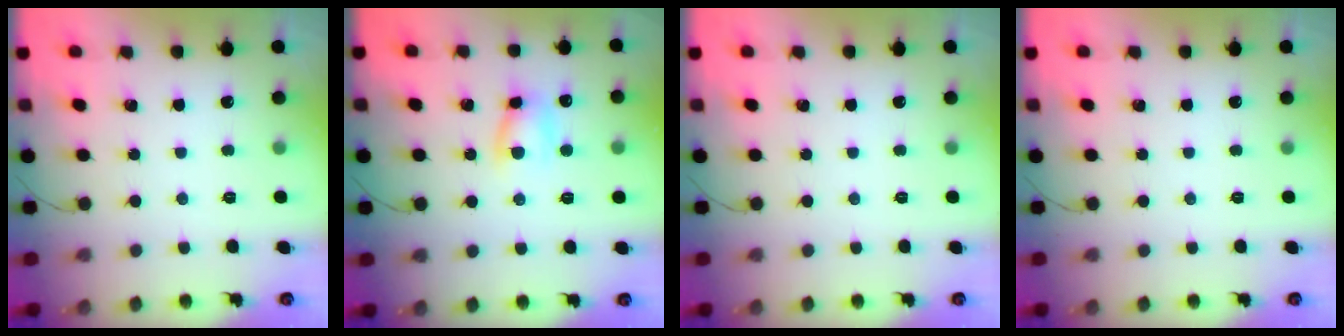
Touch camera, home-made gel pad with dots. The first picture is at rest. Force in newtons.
{"total": 7.1, "press": 7.1, "slide": 0.7}
{"total": 0.0}
{"total": 0.0}